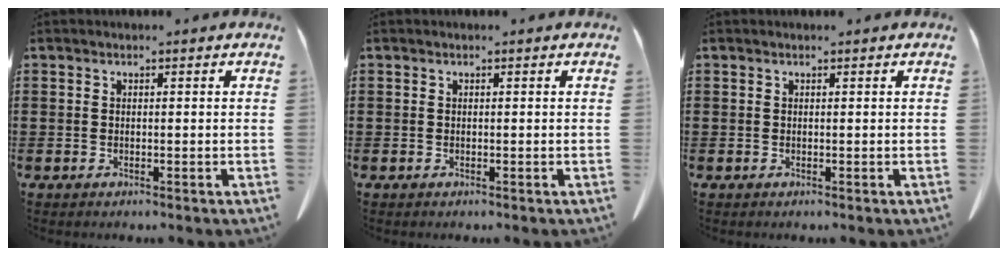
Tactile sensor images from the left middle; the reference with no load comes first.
{"total": 0.0}
{"total": 0.0}